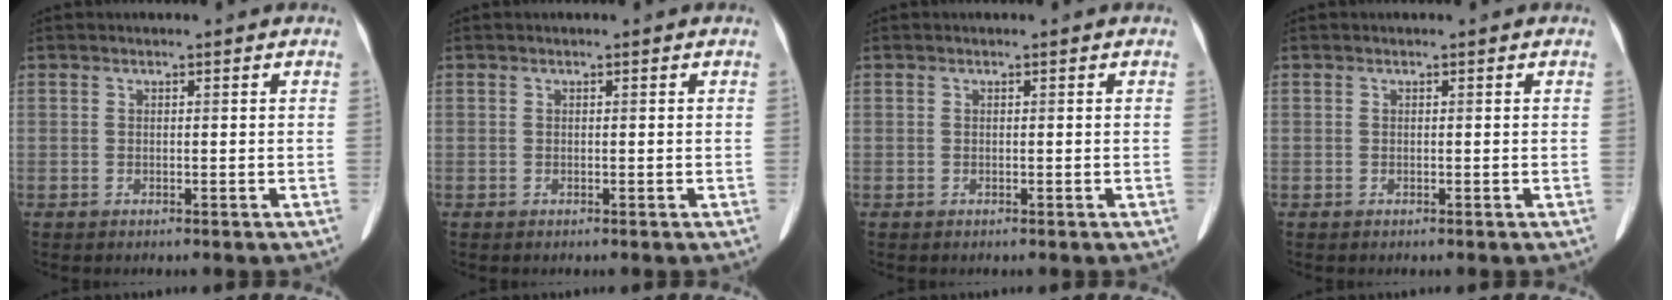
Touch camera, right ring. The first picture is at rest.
{"total": 0.0}
{"total": 0.0}
{"total": 0.0}